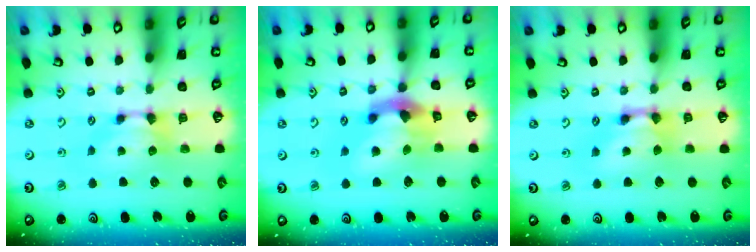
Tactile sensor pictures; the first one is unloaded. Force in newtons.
{"total": 6.4, "press": 6.0, "slide": 2.2}
{"total": 2.6, "press": 2.6, "slide": 0.2}